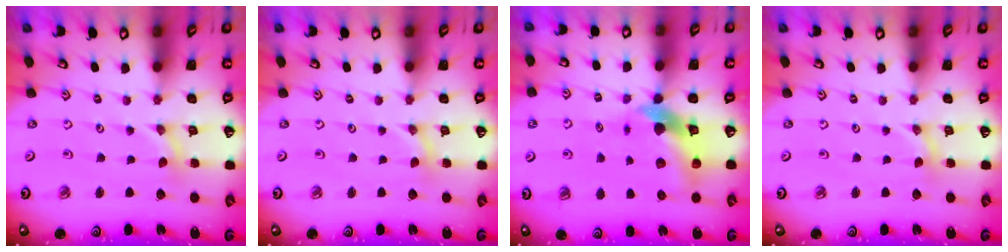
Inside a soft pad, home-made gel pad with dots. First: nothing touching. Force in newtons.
{"total": 0.0}
{"total": 10.4, "press": 10.2, "slide": 1.6}
{"total": 0.0}